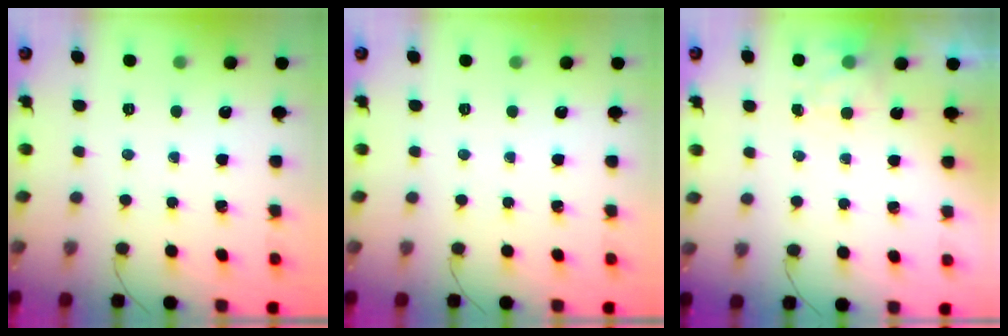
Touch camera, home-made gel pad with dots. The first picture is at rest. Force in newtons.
{"total": 0.0}
{"total": 3.0, "press": 2.7, "slide": 1.4}